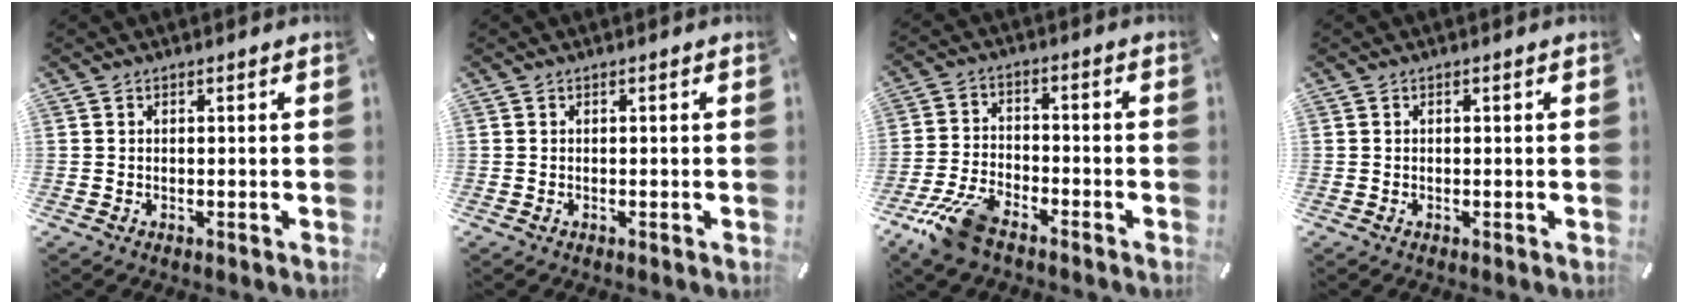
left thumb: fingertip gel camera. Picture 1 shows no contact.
{"total": 0.0}
{"total": 9.9, "force": [-7.3, 4.0, 5.3], "torque": [-0.113, 0.028, -0.140]}
{"total": 0.0}